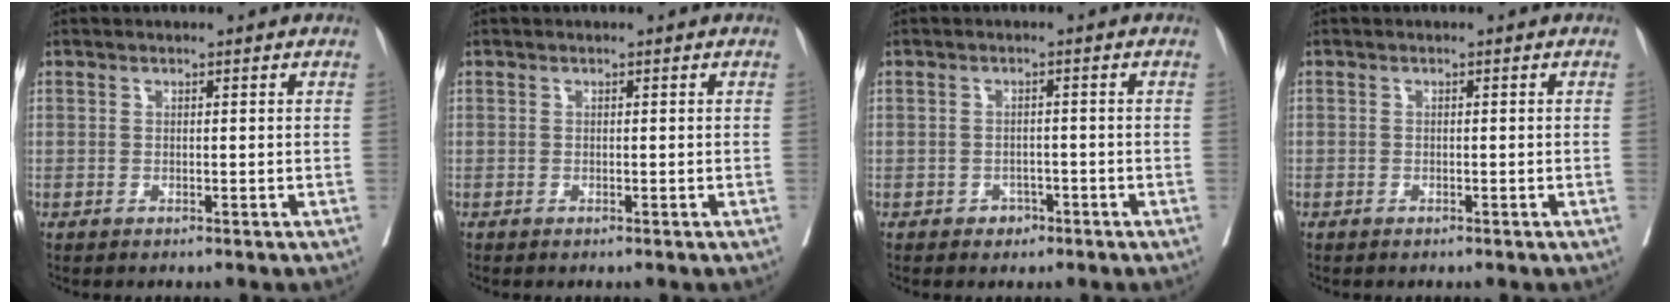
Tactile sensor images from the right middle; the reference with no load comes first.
{"total": 0.0}
{"total": 1.9, "force": [-1.1, 1.4, 0.6], "torque": [-0.007, 0.006, -0.013]}
{"total": 0.0}